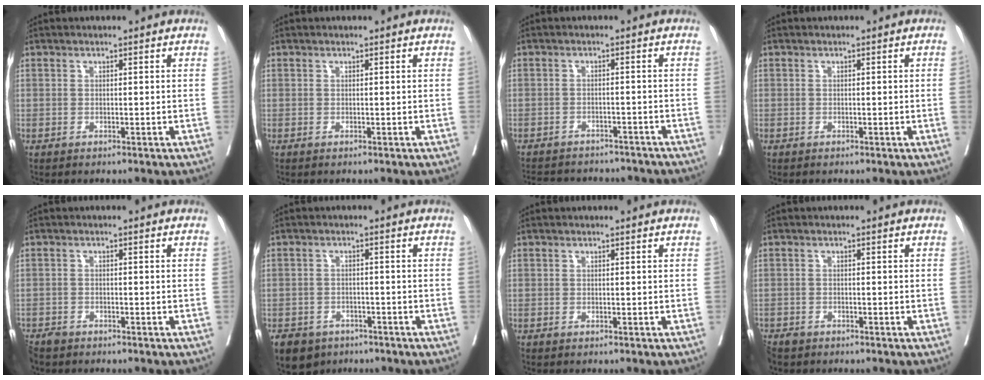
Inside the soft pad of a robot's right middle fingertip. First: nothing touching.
{"total": 0.0}
{"total": 15.4, "force": [-13.6, 5.2, 5.1], "torque": [-0.114, -0.001, -0.160]}
{"total": 0.0}
{"total": 4.0, "force": [-3.6, 1.5, 1.2], "torque": [-0.021, -0.008, -0.061]}
{"total": 5.9, "force": [-4.1, 4.1, 1.3], "torque": [-0.026, 0.004, -0.062]}
{"total": 0.0}
{"total": 4.5, "force": [-3.7, 2.1, 1.5], "torque": [-0.031, -0.007, -0.061]}